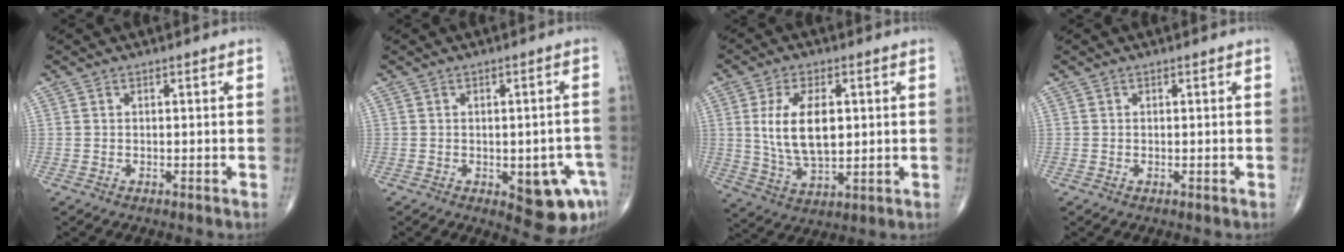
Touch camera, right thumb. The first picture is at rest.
{"total": 9.5, "force": [-3.3, 4.0, 7.9], "torque": [-0.066, 0.008, -0.031]}
{"total": 11.9, "force": [1.8, 6.2, 10.0], "torque": [-0.182, -0.011, 0.041]}
{"total": 0.0}